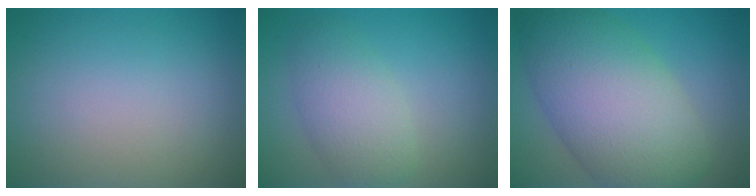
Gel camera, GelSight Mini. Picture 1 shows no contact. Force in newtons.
{"total": 4.2, "press": 4.2, "slide": 0.1}
{"total": 11.3, "press": 11.3, "slide": 0.3}